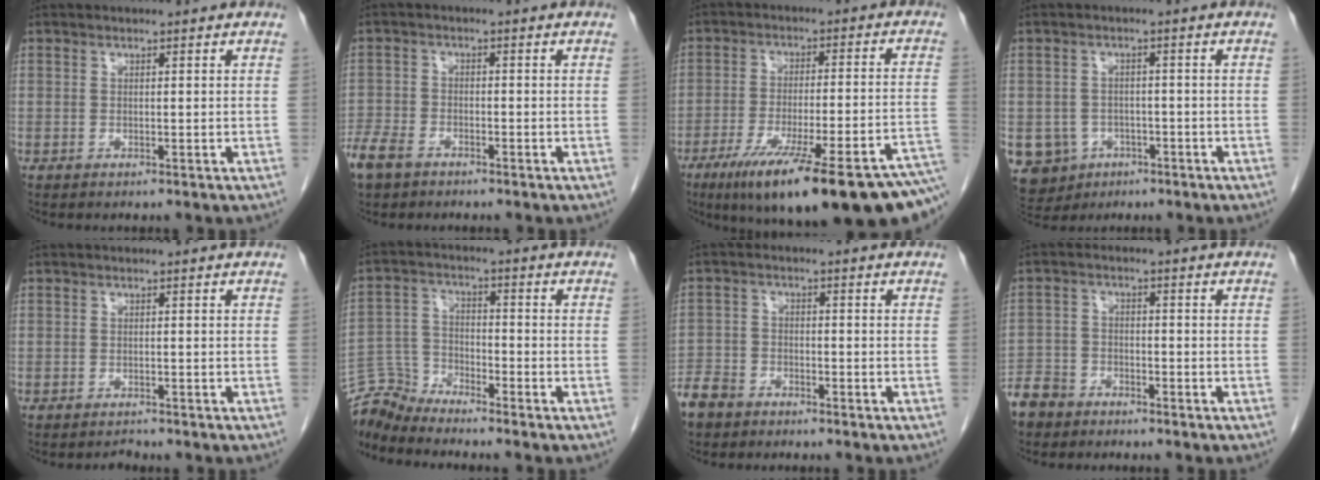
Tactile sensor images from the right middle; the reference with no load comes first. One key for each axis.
{"total": 5.8, "fx": -4.3, "fy": 2.9, "fz": 2.5, "tx": -0.052, "ty": -0.002, "tz": -0.080}
{"total": 25.5, "fx": -17.1, "fy": 2.5, "fz": 18.8, "tx": -0.202, "ty": -0.016, "tz": -0.248}
{"total": 8.0, "fx": -3.6, "fy": 7.0, "fz": 1.5, "tx": -0.043, "ty": 0.008, "tz": -0.044}
{"total": 1.2, "fx": -1.1, "fy": 0.1, "fz": -0.3, "tx": 0.003, "ty": -0.007, "tz": -0.016}
{"total": 6.4, "fx": -6.3, "fy": -0.5, "fz": -1.0, "tx": 0.010, "ty": 0.009, "tz": -0.123}
{"total": 5.7, "fx": -4.7, "fy": 3.0, "fz": 1.2, "tx": -0.027, "ty": 0.001, "tz": -0.091}
{"total": 6.2, "fx": -5.1, "fy": 3.4, "fz": 0.8, "tx": -0.020, "ty": 0.000, "tz": -0.100}